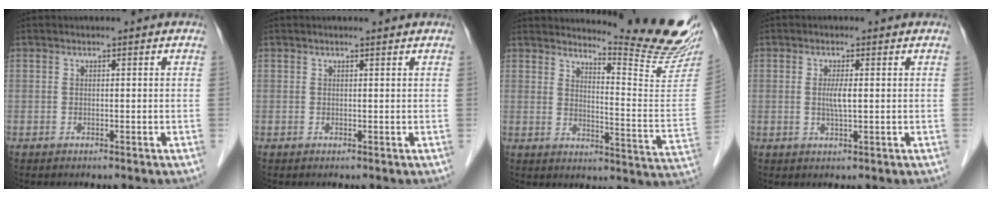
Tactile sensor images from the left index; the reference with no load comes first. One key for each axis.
{"total": 0.8, "fx": 0.8, "fy": -0.1, "fz": 0.2, "tx": -0.010, "ty": 0.003, "tz": 0.012}
{"total": 16.1, "fx": 15.4, "fy": -1.0, "fz": 4.8, "tx": -0.071, "ty": -0.126, "tz": 0.183}
{"total": 2.4, "fx": 0.2, "fy": 0.1, "fz": 2.4, "tx": -0.050, "ty": -0.002, "tz": 0.004}